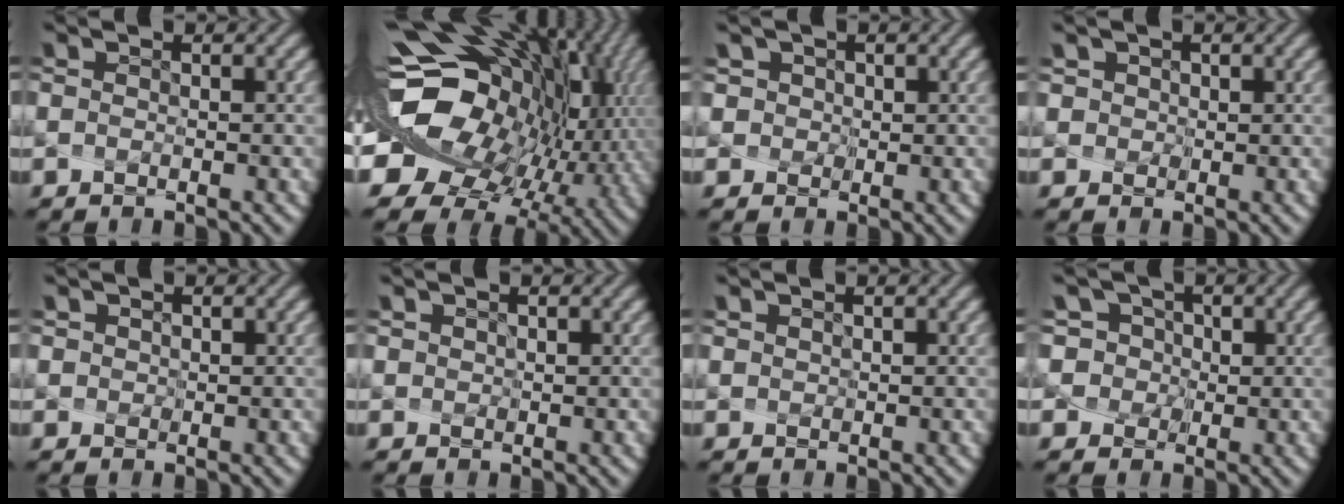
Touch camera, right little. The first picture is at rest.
{"total": 16.5, "force": [1.7, 12.6, 10.5], "torque": [-0.211, -0.009, 0.052]}
{"total": 2.0, "force": [-0.3, 2.0, 0.1], "torque": [0.015, 0.013, -0.014]}
{"total": 1.5, "force": [0.1, 1.5, 0.0], "torque": [0.017, 0.012, -0.007]}
{"total": 0.9, "force": [0.3, 0.9, -0.1], "torque": [0.016, 0.009, 0.003]}
{"total": 0.7, "force": [0.4, 0.6, -0.1], "torque": [0.013, 0.007, 0.009]}
{"total": 0.5, "force": [0.4, 0.3, -0.2], "torque": [0.008, 0.002, 0.011]}
{"total": 3.3, "force": [0.9, 3.1, 0.9], "torque": [0.001, 0.020, 0.000]}